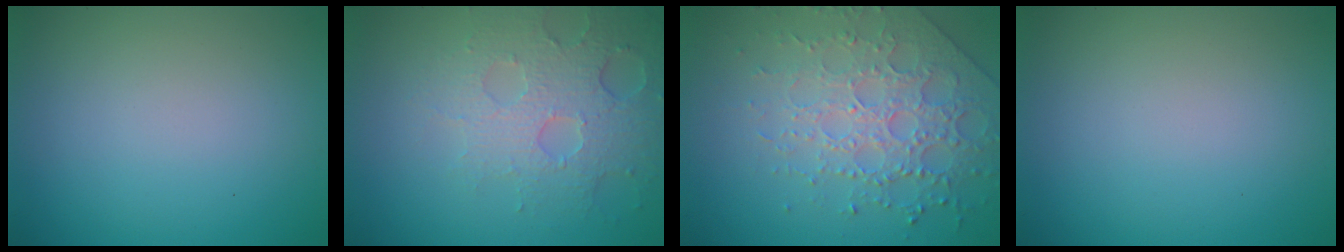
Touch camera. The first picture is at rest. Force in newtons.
{"total": 4.0, "press": 4.0, "slide": 0.5}
{"total": 4.5, "press": 4.3, "slide": 1.2}
{"total": 0.0}